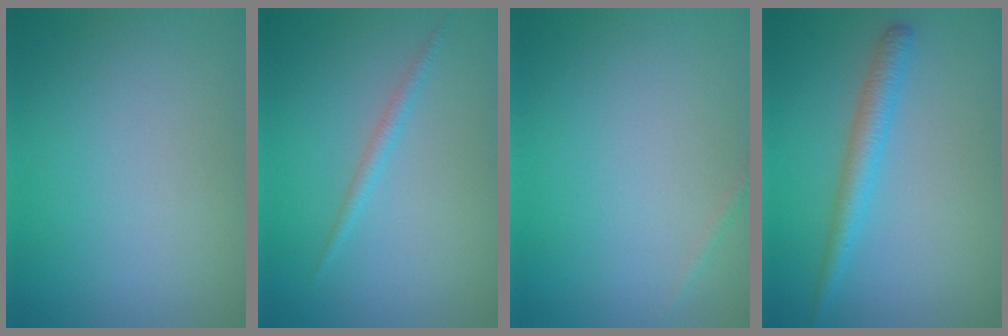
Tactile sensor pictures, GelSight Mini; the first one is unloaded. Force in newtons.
{"total": 1.2, "press": 1.2, "slide": 0.1}
{"total": 0.6, "press": 0.6, "slide": 0.0}
{"total": 2.6, "press": 2.6, "slide": 0.1}